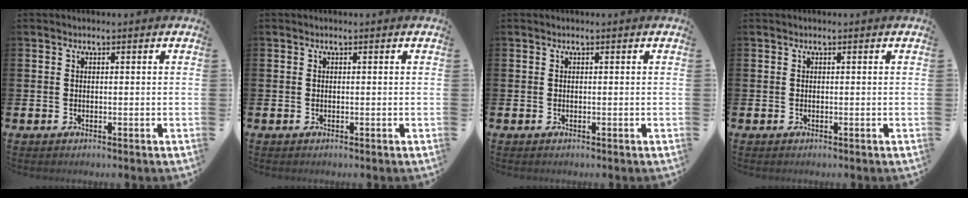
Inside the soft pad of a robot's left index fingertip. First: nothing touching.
{"total": 0.0}
{"total": 0.0}
{"total": 0.0}